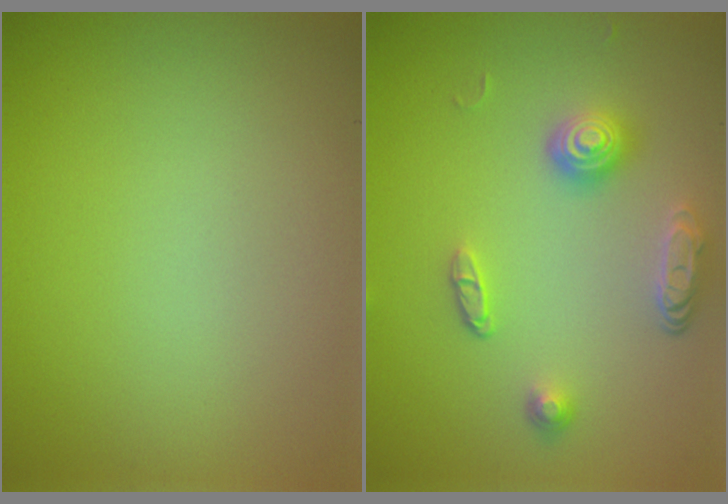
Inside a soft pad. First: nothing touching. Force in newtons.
{"total": 3.5, "press": 2.9, "slide": 1.9}